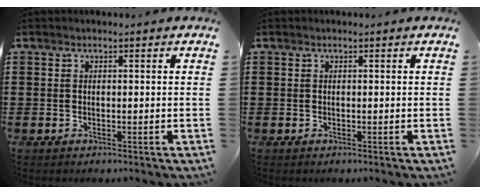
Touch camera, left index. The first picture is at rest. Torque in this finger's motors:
{"motor_torque": [0.00, 0.00, 0.00, 0.00]}